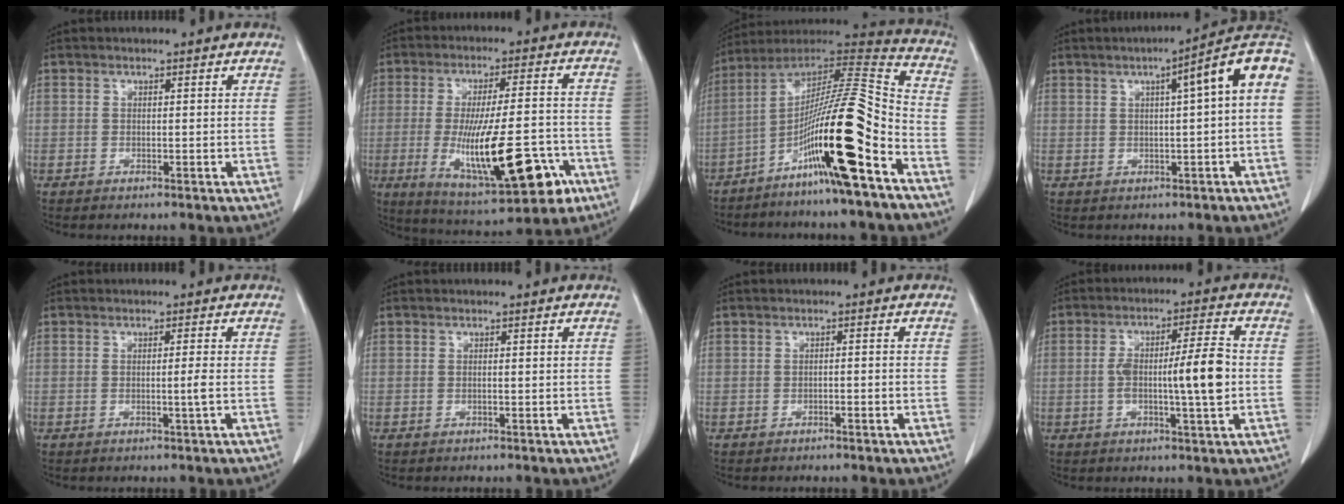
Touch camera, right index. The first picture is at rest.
{"total": 18.1, "force": [-5.7, 4.1, 16.7], "torque": [-0.277, -0.012, -0.073]}
{"total": 19.6, "force": [-9.4, 0.0, 17.2], "torque": [-0.308, -0.012, -0.172]}
{"total": 9.6, "force": [2.5, 0.1, 9.3], "torque": [-0.118, 0.028, 0.022]}
{"total": 1.7, "force": [-0.4, -0.5, 1.5], "torque": [-0.024, -0.002, -0.008]}
{"total": 0.0}
{"total": 1.0, "force": [-0.5, 0.0, 0.9], "torque": [-0.014, 0.006, -0.007]}
{"total": 9.3, "force": [-1.0, 0.6, 9.2], "torque": [-0.155, 0.011, -0.019]}